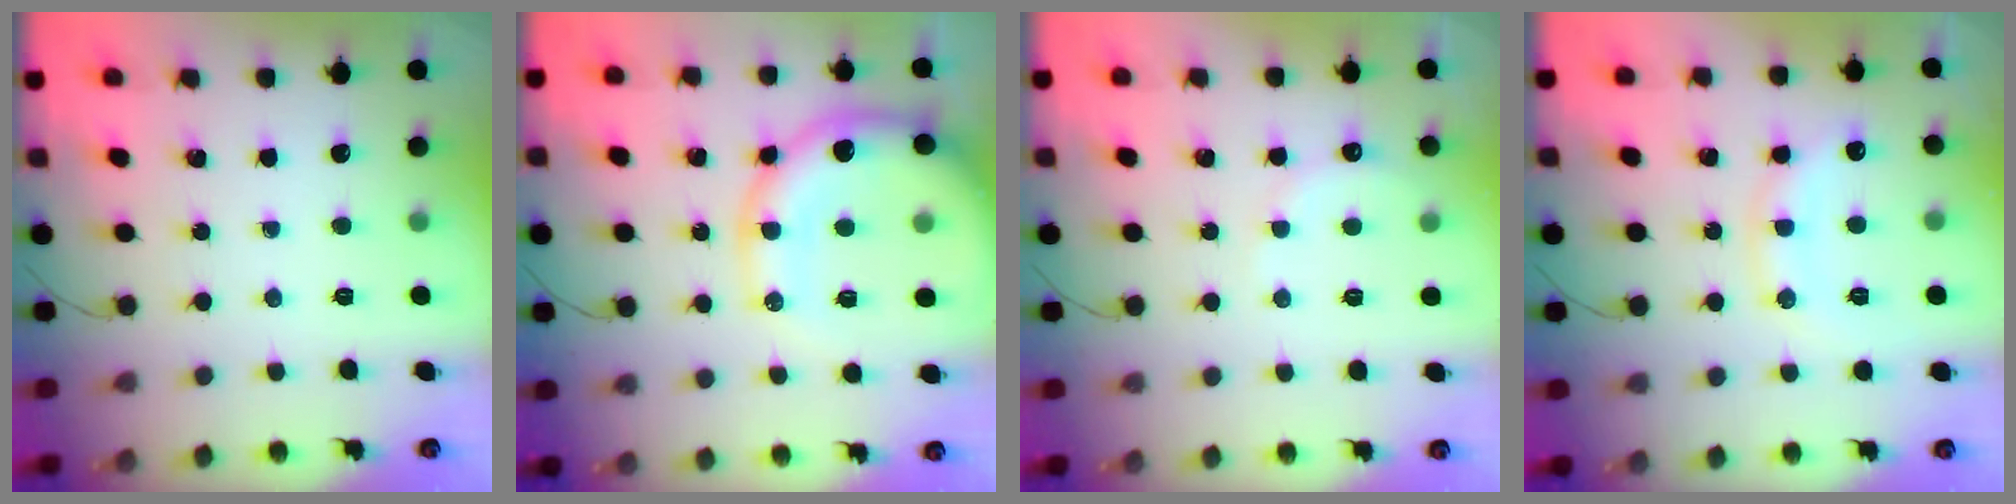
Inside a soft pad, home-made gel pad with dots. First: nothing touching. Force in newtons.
{"total": 17.0, "press": 16.5, "slide": 4.0}
{"total": 6.4, "press": 6.2, "slide": 1.3}
{"total": 13.2, "press": 13.2, "slide": 0.7}